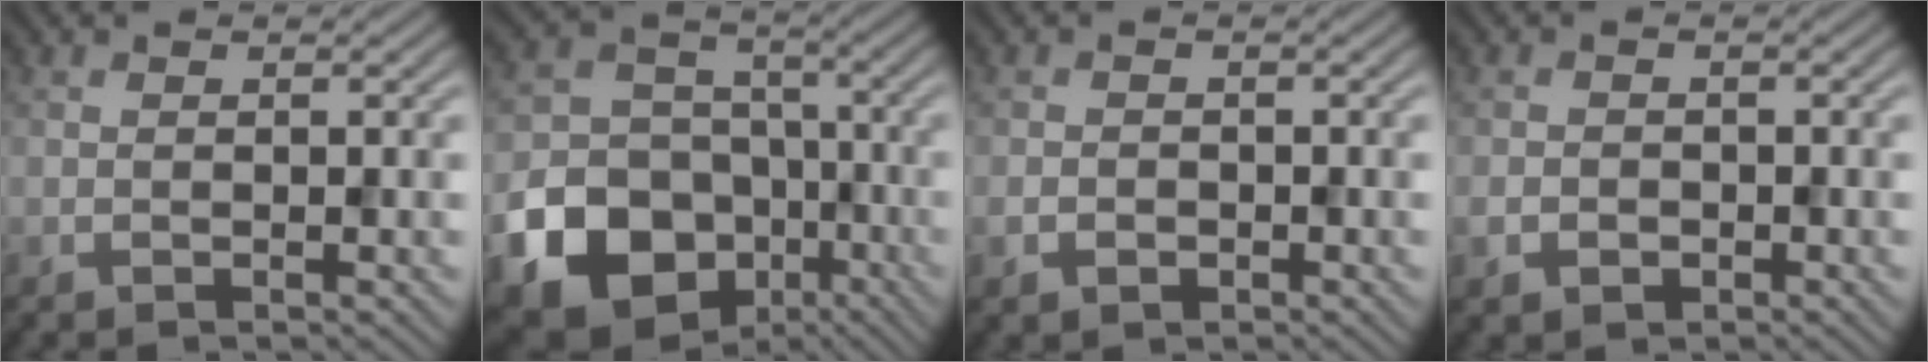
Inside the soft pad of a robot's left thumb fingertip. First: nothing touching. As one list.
[{"total": 20.2, "force": [-9.3, 16.4, 7.2], "torque": [-0.169, -0.077, -0.167]}, {"total": 1.7, "force": [-0.8, 1.3, 0.8], "torque": [-0.018, -0.006, -0.018]}, {"total": 2.0, "force": [-0.9, 1.6, 0.8], "torque": [-0.018, -0.007, -0.021]}]